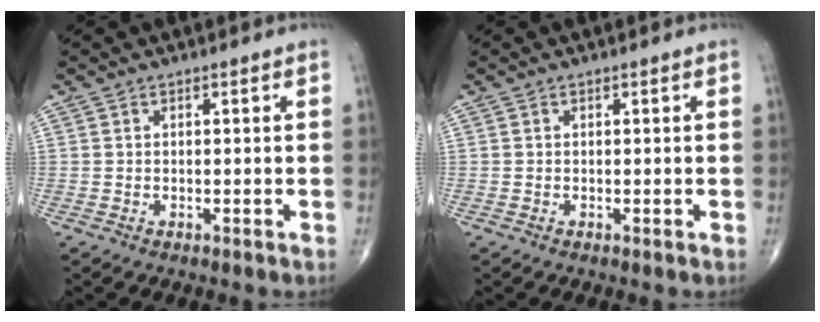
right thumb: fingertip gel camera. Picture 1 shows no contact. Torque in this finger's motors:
{"motor_torque": [-0.04, -0.05, -0.06, 0.01, 0.03]}